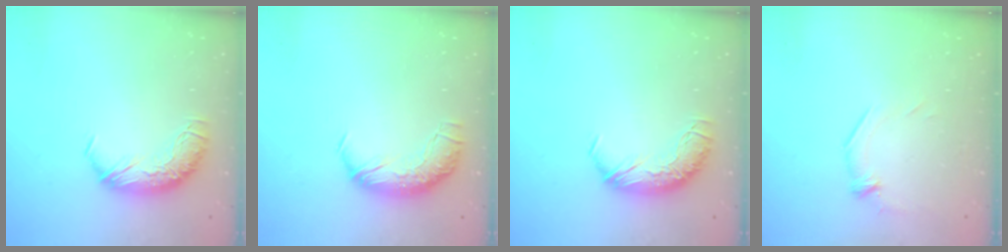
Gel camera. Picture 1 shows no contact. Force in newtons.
{"total": 2.4, "press": 1.1, "slide": 2.2}
{"total": 0.0}
{"total": 3.9, "press": 3.7, "slide": 1.3}